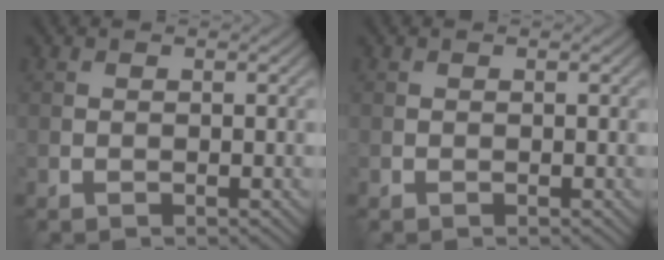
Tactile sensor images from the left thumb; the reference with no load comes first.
{"total": 0.0}